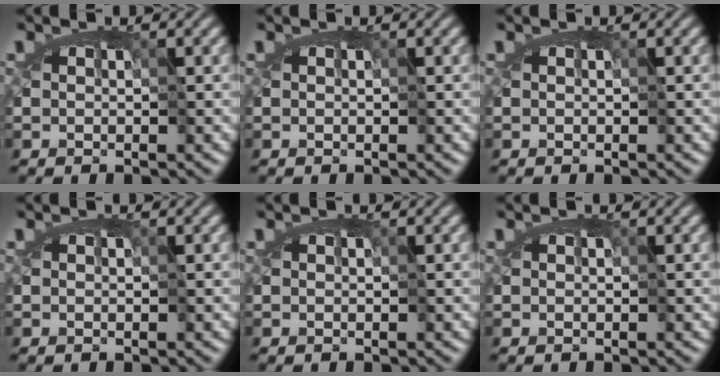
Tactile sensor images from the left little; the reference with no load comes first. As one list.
[{"total": 0.0}, {"total": 0.0}, {"total": 0.0}, {"total": 0.0}, {"total": 0.0}]